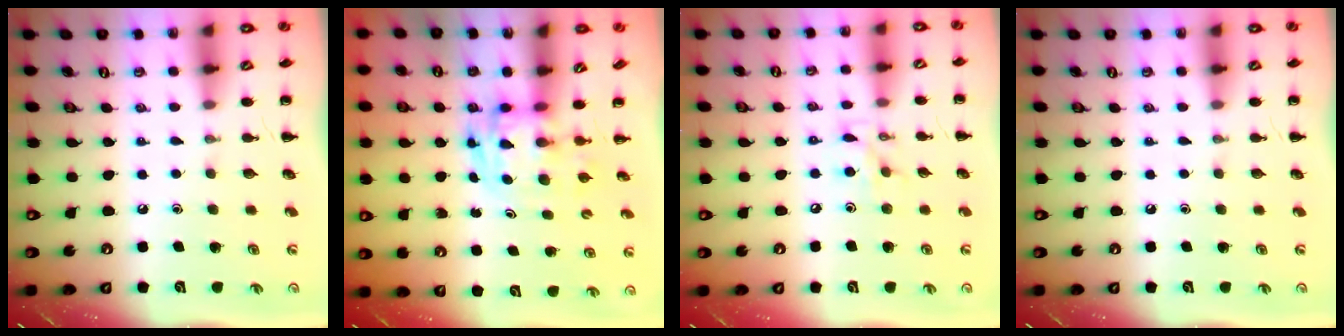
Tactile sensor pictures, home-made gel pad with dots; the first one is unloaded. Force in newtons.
{"total": 3.5, "press": 3.4, "slide": 0.6}
{"total": 7.2, "press": 7.2, "slide": 0.7}
{"total": 0.0}